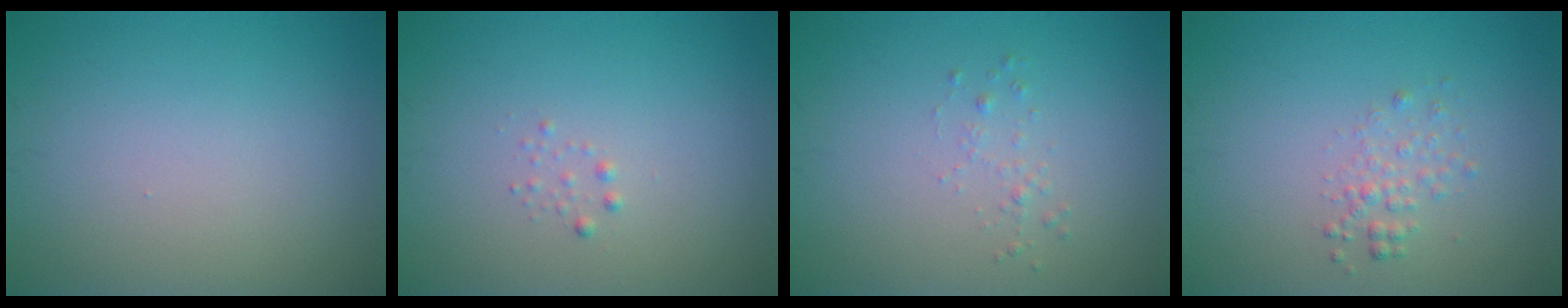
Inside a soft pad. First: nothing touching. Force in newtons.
{"total": 0.6, "press": 0.6, "slide": 0.0}
{"total": 0.8, "press": 0.8, "slide": 0.0}
{"total": 1.4, "press": 1.4, "slide": 0.1}